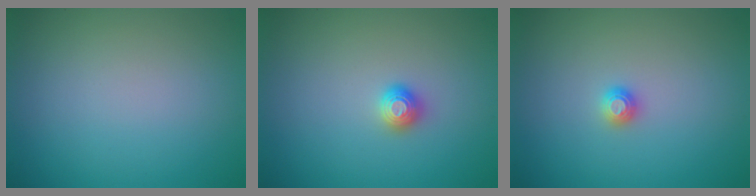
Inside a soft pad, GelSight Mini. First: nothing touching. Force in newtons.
{"total": 1.2, "press": 1.1, "slide": 0.2}
{"total": 1.1, "press": 1.1, "slide": 0.1}